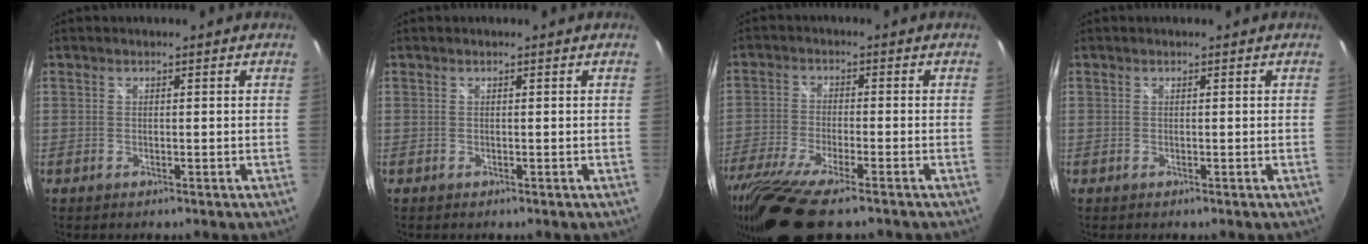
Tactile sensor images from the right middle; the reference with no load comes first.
{"total": 0.0}
{"total": 15.5, "force": [-11.7, 2.6, 9.8], "torque": [-0.214, -0.052, -0.215]}
{"total": 0.0}